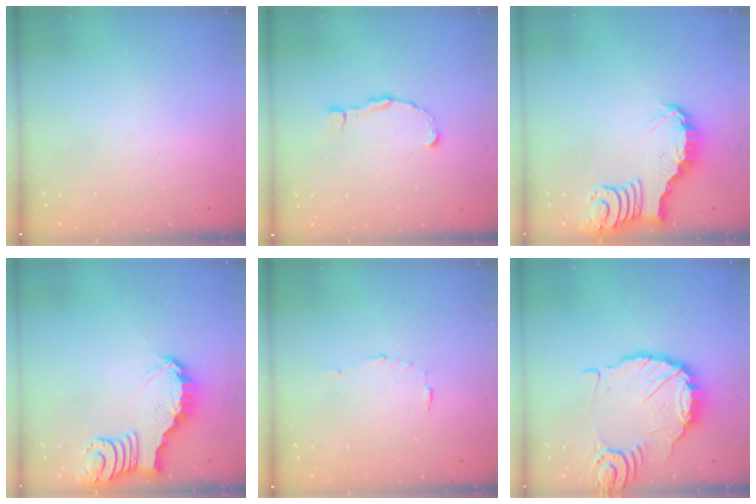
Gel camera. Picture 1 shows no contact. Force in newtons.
{"total": 2.6, "press": 2.6, "slide": 0.2}
{"total": 3.3, "press": 3.3, "slide": 0.2}
{"total": 3.3, "press": 3.3, "slide": 0.2}
{"total": 3.0, "press": 3.0, "slide": 0.5}
{"total": 12.8, "press": 12.7, "slide": 1.7}